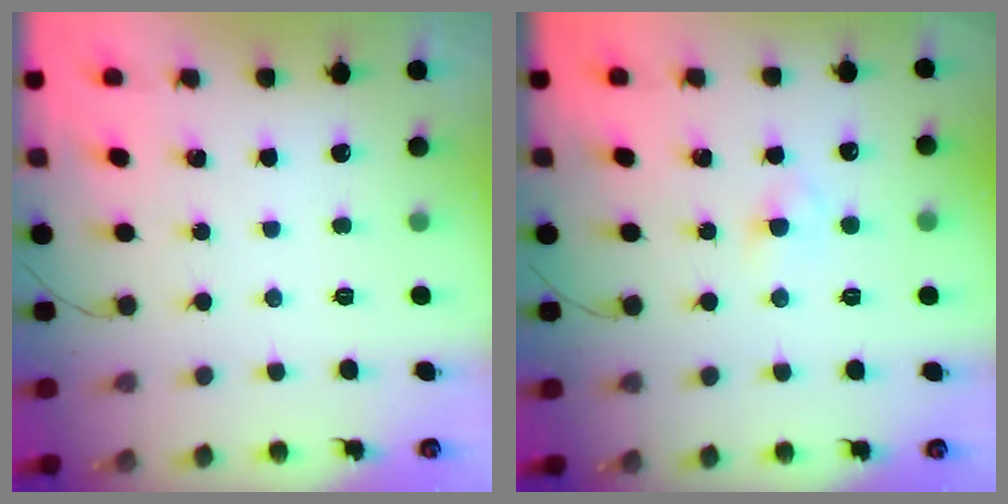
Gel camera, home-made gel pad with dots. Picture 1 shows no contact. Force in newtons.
{"total": 2.6, "press": 2.4, "slide": 1.1}